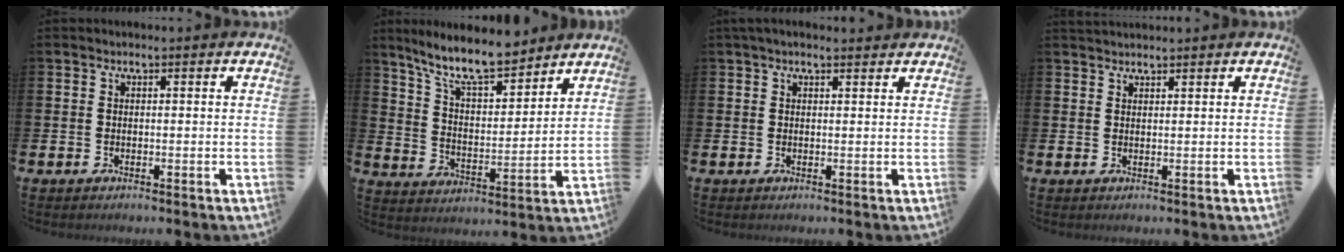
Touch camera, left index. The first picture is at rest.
{"total": 10.0, "force": [8.9, 2.1, 4.1], "torque": [-0.108, -0.045, 0.159]}
{"total": 1.5, "force": [1.2, 0.5, 0.8], "torque": [-0.016, 0.006, 0.021]}
{"total": 1.5, "force": [1.5, 0.3, 0.0], "torque": [-0.001, 0.000, 0.028]}